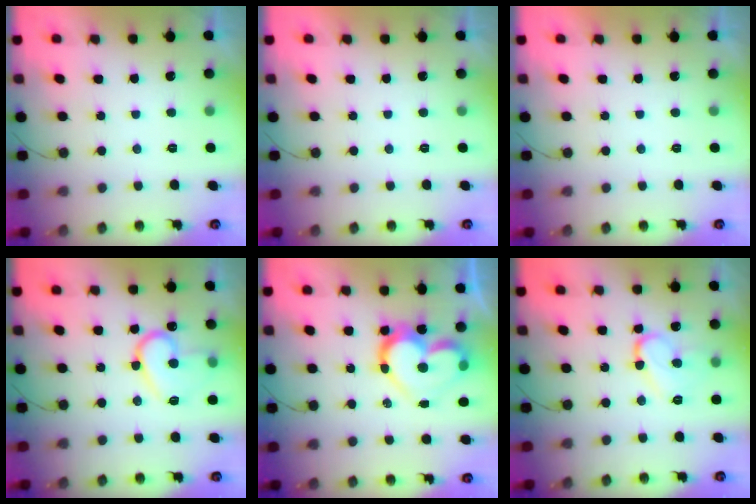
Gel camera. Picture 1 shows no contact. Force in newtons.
{"total": 1.7, "press": 1.7, "slide": 0.1}
{"total": 1.6, "press": 1.6, "slide": 0.0}
{"total": 14.5, "press": 14.4, "slide": 1.6}
{"total": 16.0, "press": 15.9, "slide": 1.4}
{"total": 11.1, "press": 11.0, "slide": 1.2}